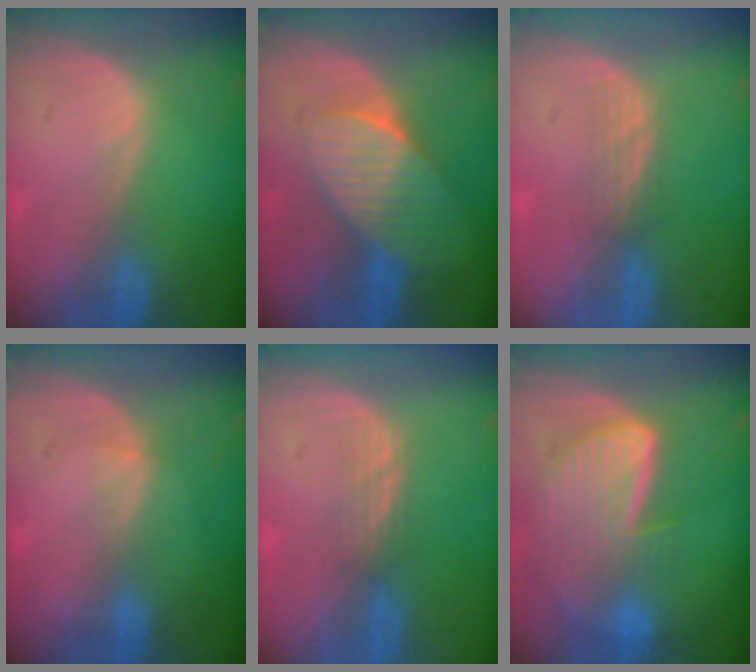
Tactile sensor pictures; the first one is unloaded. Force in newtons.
{"total": 7.7, "press": 6.9, "slide": 3.4}
{"total": 2.3, "press": 2.2, "slide": 0.3}
{"total": 1.7, "press": 1.3, "slide": 1.1}
{"total": 2.1, "press": 2.1, "slide": 0.2}
{"total": 9.1, "press": 8.0, "slide": 4.3}